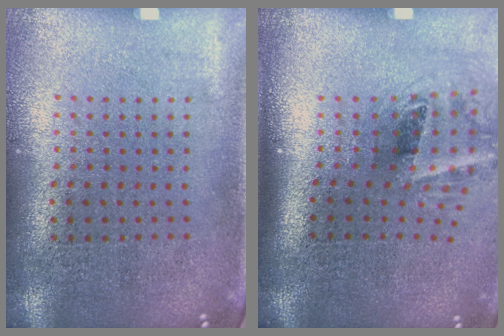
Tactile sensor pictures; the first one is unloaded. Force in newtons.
{"total": 2.2, "press": 1.3, "slide": 1.7}